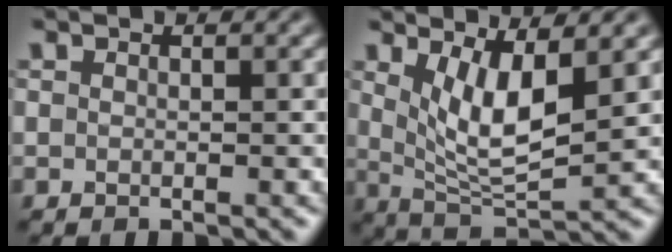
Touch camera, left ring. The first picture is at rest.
{"total": 5.4, "force": [1.5, 1.8, 4.8], "torque": [-0.092, -0.018, 0.036]}